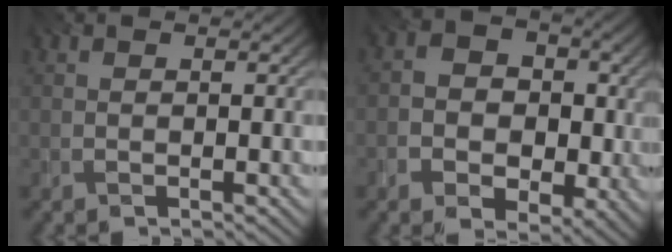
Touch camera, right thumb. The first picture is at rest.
{"total": 7.7, "force": [-1.6, 6.3, 4.1], "torque": [-0.075, -0.018, -0.037]}